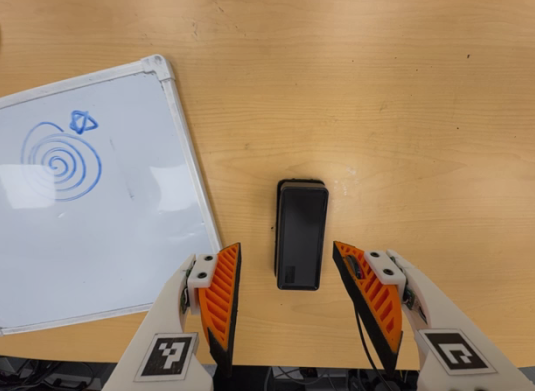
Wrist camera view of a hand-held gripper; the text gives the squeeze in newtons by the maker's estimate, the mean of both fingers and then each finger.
{"total": 0.0}